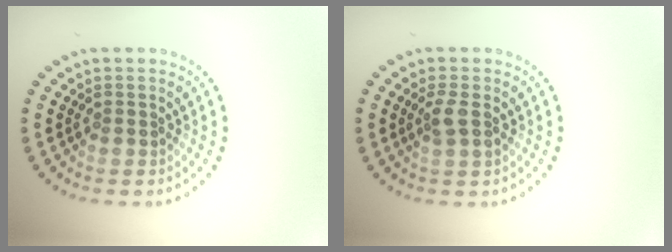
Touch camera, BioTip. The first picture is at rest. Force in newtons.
{"total": 1.7, "press": 1.6, "slide": 0.5}